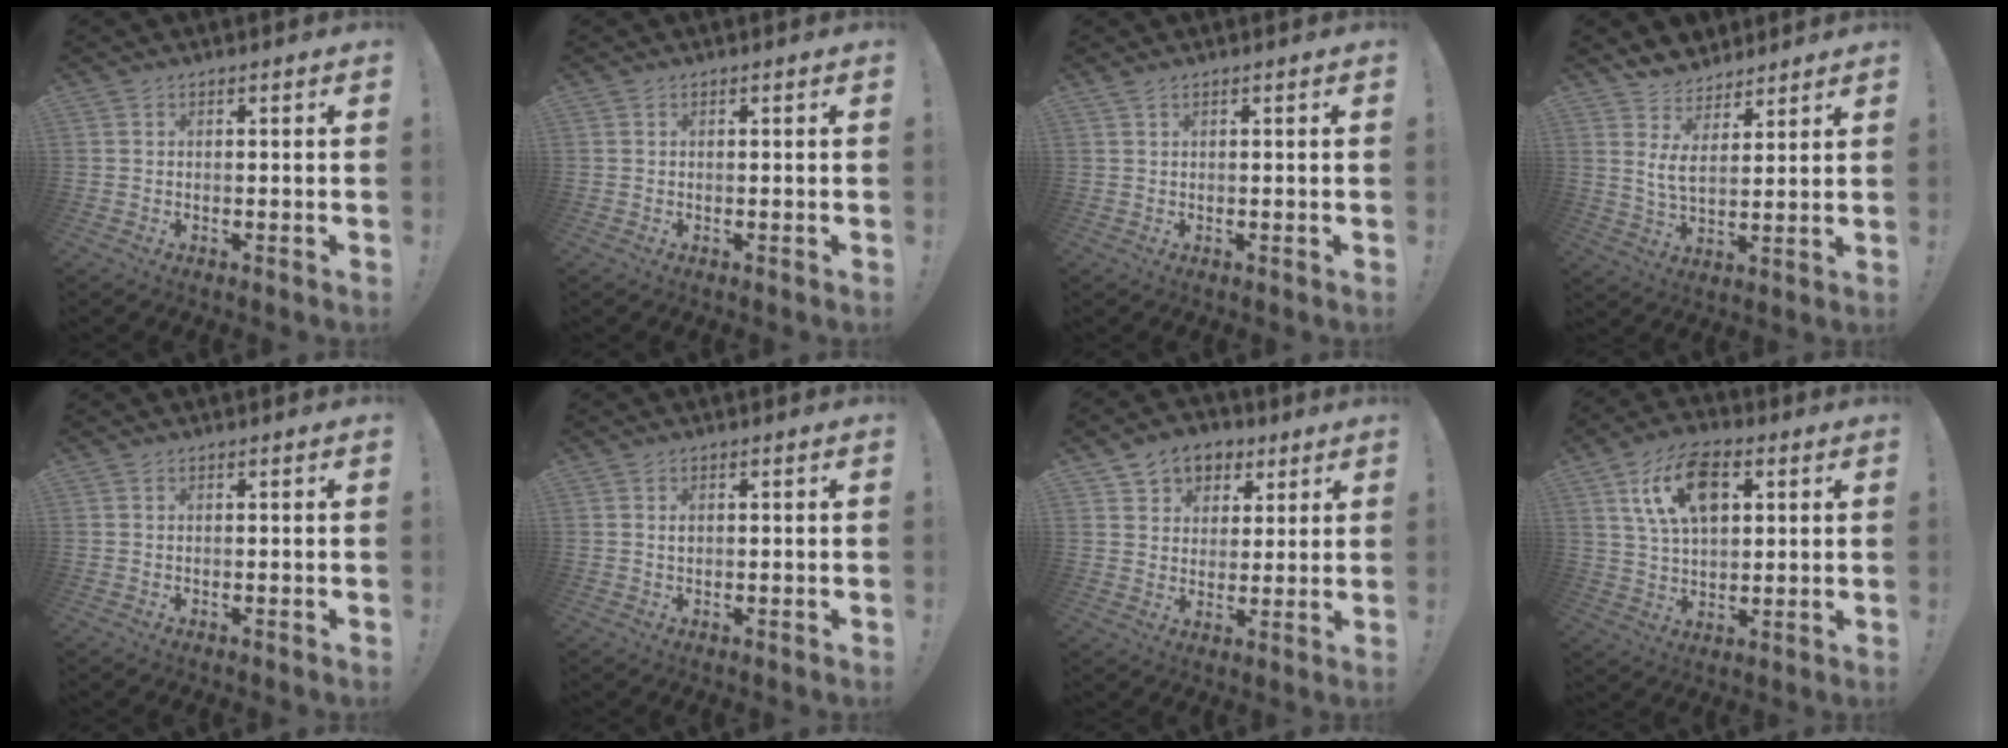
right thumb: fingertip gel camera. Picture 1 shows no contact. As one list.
[{"total": 0.0}, {"total": 0.6, "force": [0.5, -0.1, 0.3], "torque": [-0.011, 0.001, 0.011]}, {"total": 7.8, "force": [5.3, 3.7, 4.3], "torque": [-0.077, -0.032, 0.102]}, {"total": 0.0}, {"total": 0.9, "force": [0.1, 0.7, 0.5], "torque": [-0.010, 0.003, 0.002]}, {"total": 8.0, "force": [4.0, 6.7, 1.7], "torque": [-0.022, -0.021, 0.081]}, {"total": 15.1, "force": [5.7, 9.3, 10.5], "torque": [-0.174, 0.003, 0.108]}]